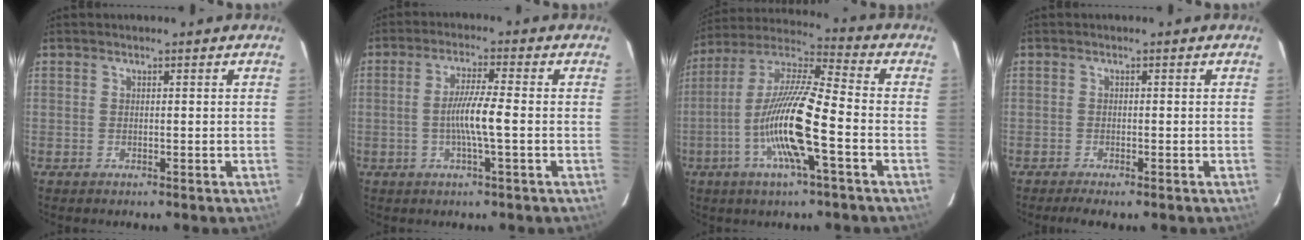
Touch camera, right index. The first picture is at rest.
{"total": 5.9, "force": [-0.9, -0.3, 5.8], "torque": [-0.111, 0.000, -0.020]}
{"total": 15.2, "force": [-4.2, 1.1, 14.5], "torque": [-0.289, 0.002, -0.082]}
{"total": 3.4, "force": [-2.6, 0.6, 2.0], "torque": [-0.028, -0.008, -0.035]}